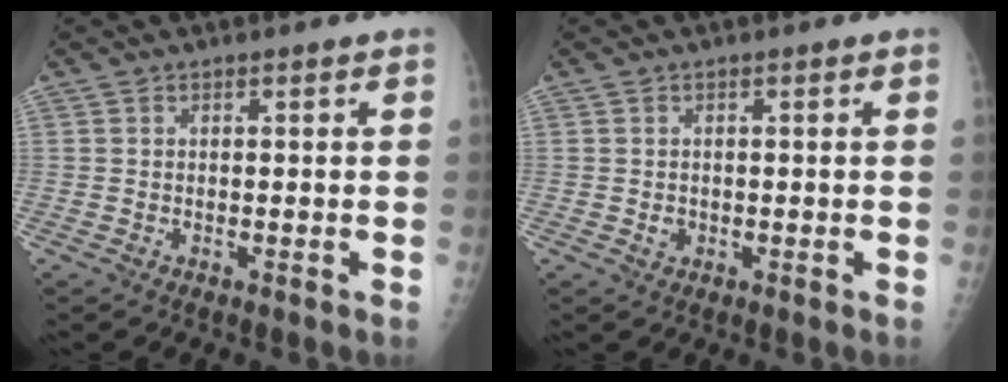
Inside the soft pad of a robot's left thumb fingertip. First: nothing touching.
{"total": 1.3, "force": [-0.2, 1.2, 0.5], "torque": [-0.004, 0.002, 0.001]}